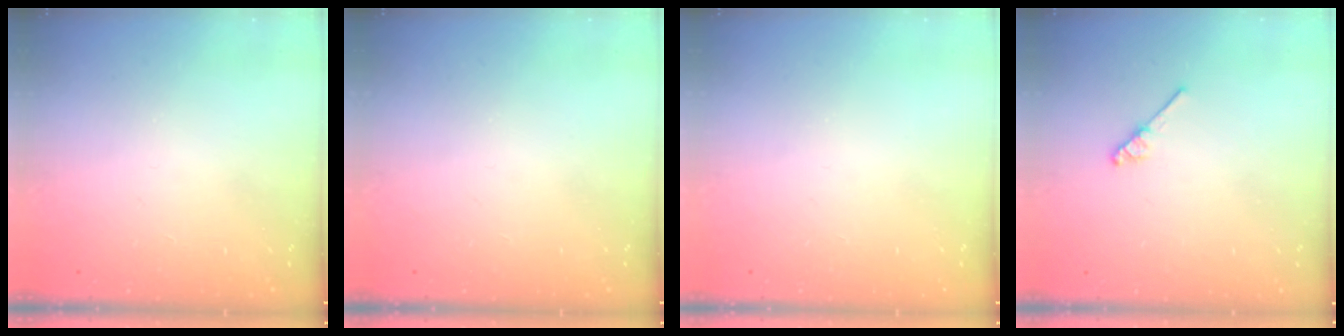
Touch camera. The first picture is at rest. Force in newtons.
{"total": 0.0}
{"total": 0.0}
{"total": 3.7, "press": 3.7, "slide": 0.4}